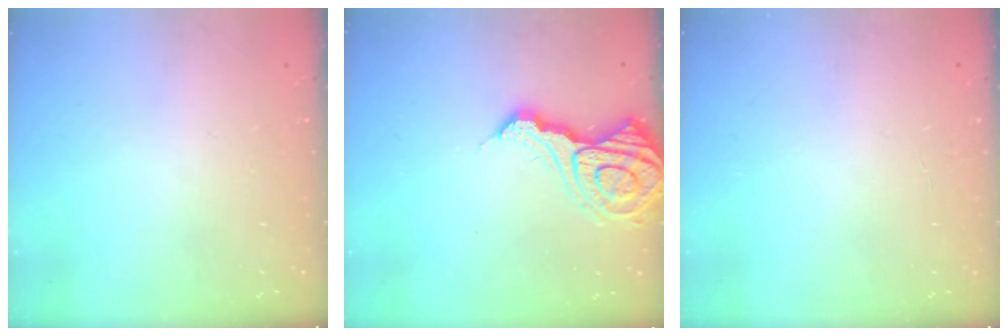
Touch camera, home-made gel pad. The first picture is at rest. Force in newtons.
{"total": 13.5, "press": 13.5, "slide": 1.4}
{"total": 2.0, "press": 2.0, "slide": 0.2}